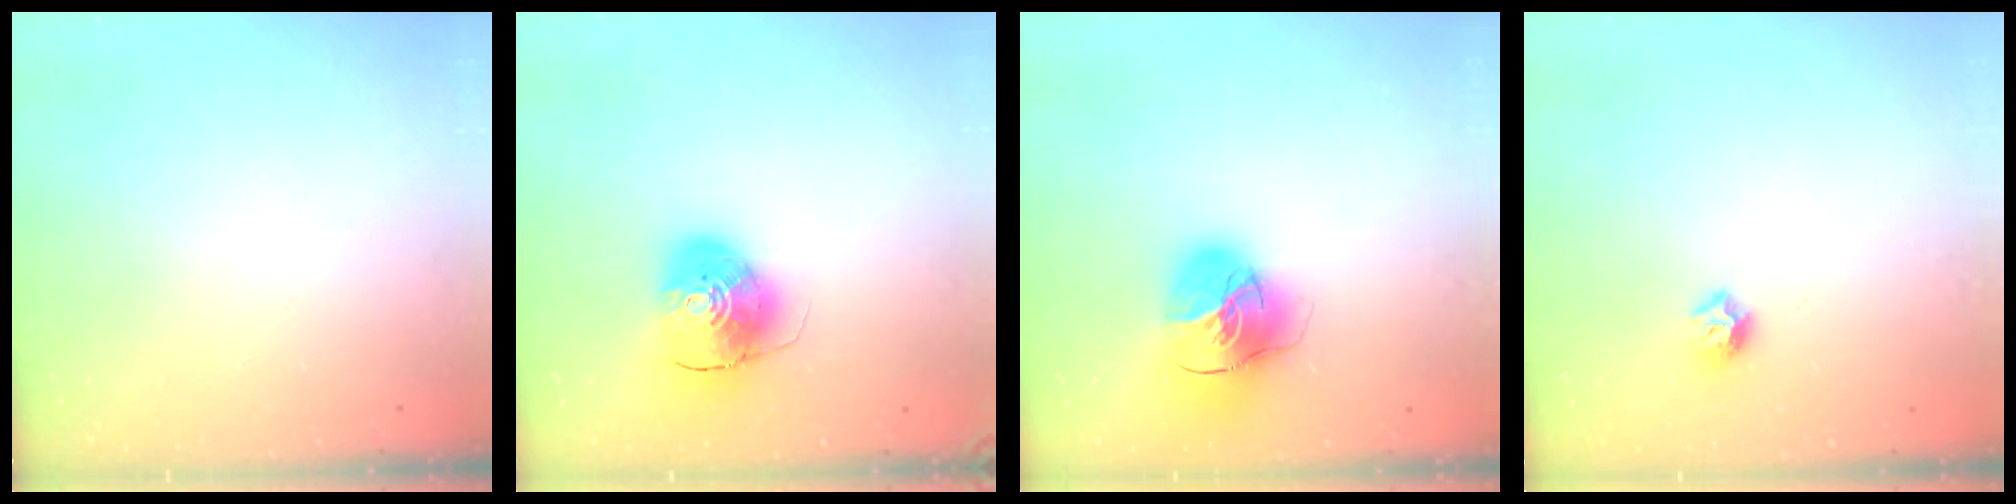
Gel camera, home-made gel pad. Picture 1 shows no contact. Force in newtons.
{"total": 10.1, "press": 10.0, "slide": 1.5}
{"total": 17.2, "press": 17.1, "slide": 2.0}
{"total": 5.3, "press": 5.3, "slide": 0.7}